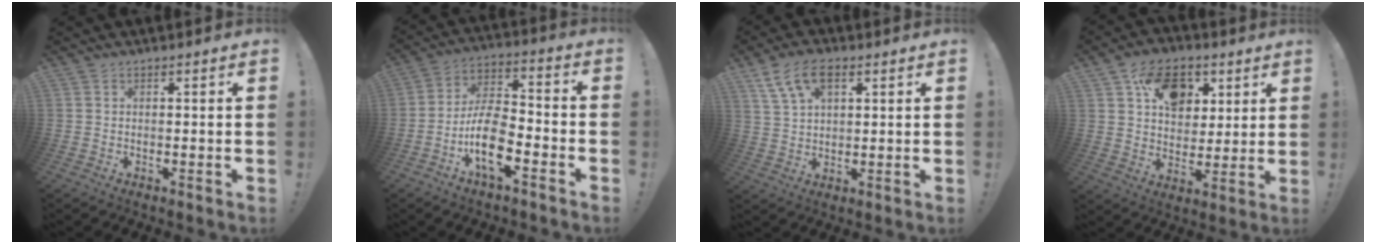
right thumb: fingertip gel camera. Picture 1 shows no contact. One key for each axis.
{"total": 15.2, "fx": -6.6, "fy": 7.4, "fz": 11.5, "tx": -0.219, "ty": 0.035, "tz": -0.110}
{"total": 9.7, "fx": 4.8, "fy": 5.3, "fz": 6.6, "tx": -0.125, "ty": -0.005, "tz": 0.092}
{"total": 14.6, "fx": 6.8, "fy": 10.6, "fz": 7.3, "tx": -0.101, "ty": -0.025, "tz": 0.128}